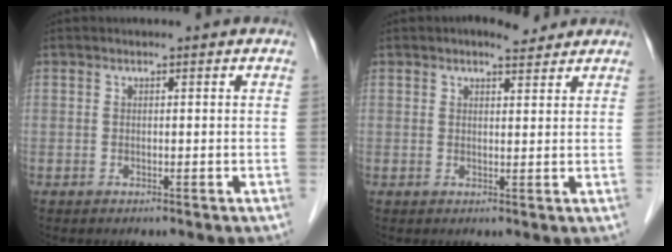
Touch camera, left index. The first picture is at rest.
{"total": 3.1, "force": [2.6, 1.1, 1.3], "torque": [-0.023, 0.008, 0.036]}